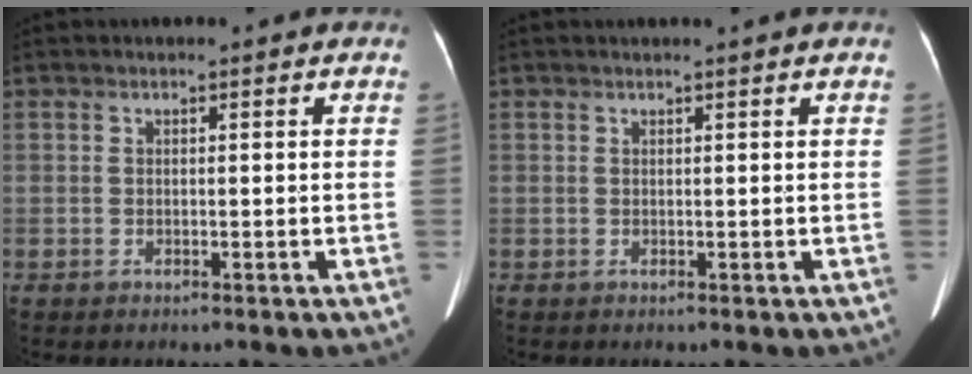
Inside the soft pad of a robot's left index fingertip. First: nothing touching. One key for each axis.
{"total": 0.9, "fx": 0.7, "fy": -0.3, "fz": 0.5, "tx": -0.011, "ty": 0.002, "tz": 0.019}